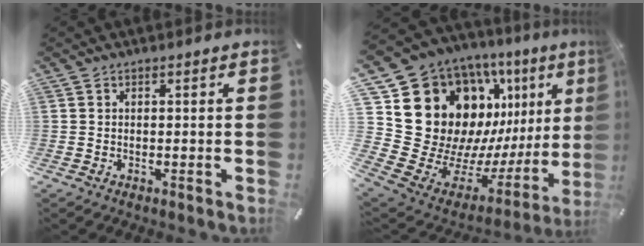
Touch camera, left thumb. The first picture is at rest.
{"total": 20.1, "force": [8.0, 15.4, 10.1], "torque": [-0.113, -0.131, 0.196]}